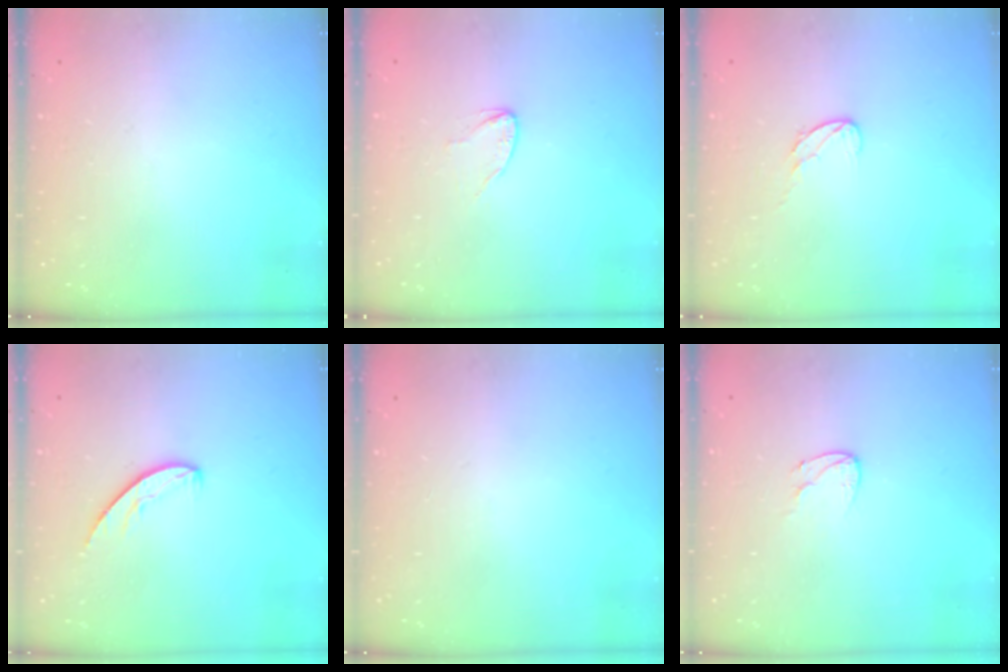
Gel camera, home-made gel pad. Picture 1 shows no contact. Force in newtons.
{"total": 2.9, "press": 2.9, "slide": 0.2}
{"total": 5.9, "press": 5.9, "slide": 0.4}
{"total": 6.0, "press": 6.0, "slide": 0.4}
{"total": 0.0}
{"total": 5.6, "press": 5.6, "slide": 0.7}